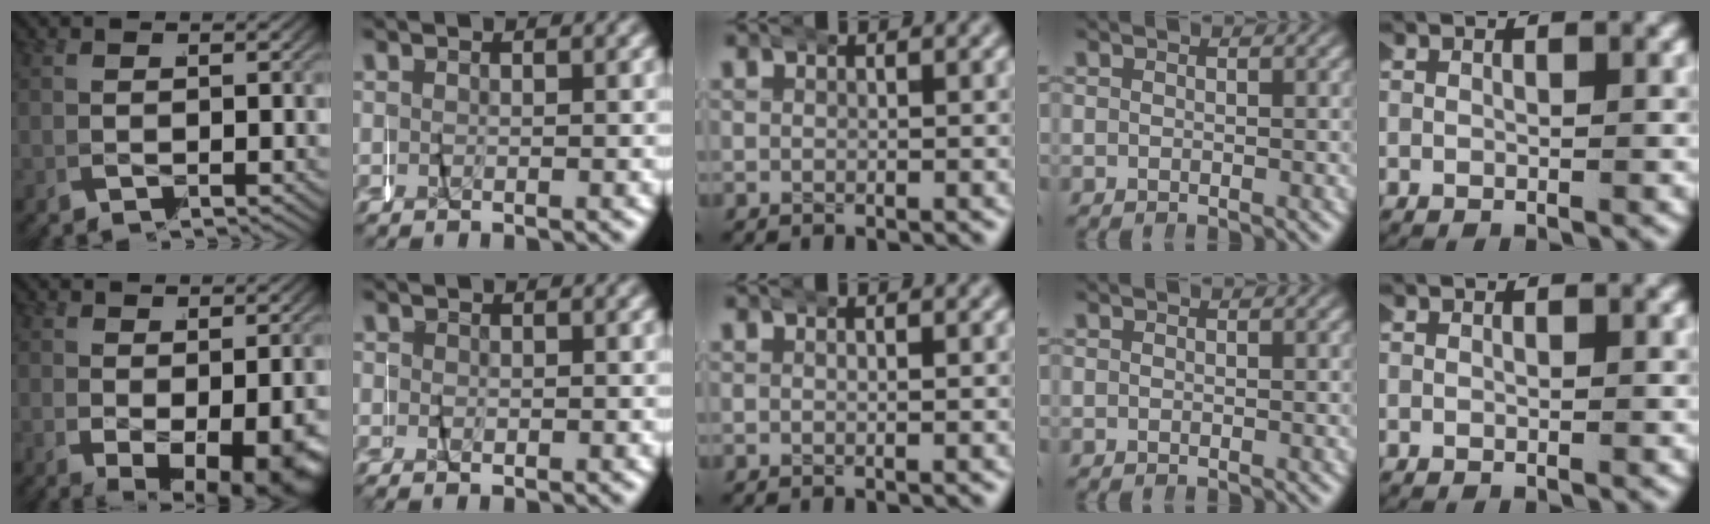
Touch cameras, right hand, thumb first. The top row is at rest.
{"thumb": {"total": 7.6, "force": [-2.3, 4.4, 5.7], "torque": [-0.084, -0.022, -0.026]}, "index": {"total": 0.8, "force": [-0.1, 0.6, 0.5], "torque": [-0.006, 0.001, -0.003]}, "middle": {"total": 0.6, "force": [0.1, -0.5, -0.4], "torque": [0.001, 0.000, 0.001]}}